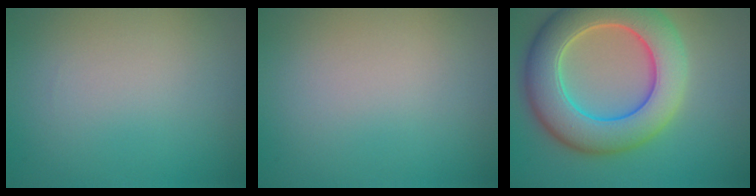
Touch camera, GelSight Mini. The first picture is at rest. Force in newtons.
{"total": 0.0}
{"total": 9.7, "press": 9.7, "slide": 0.3}